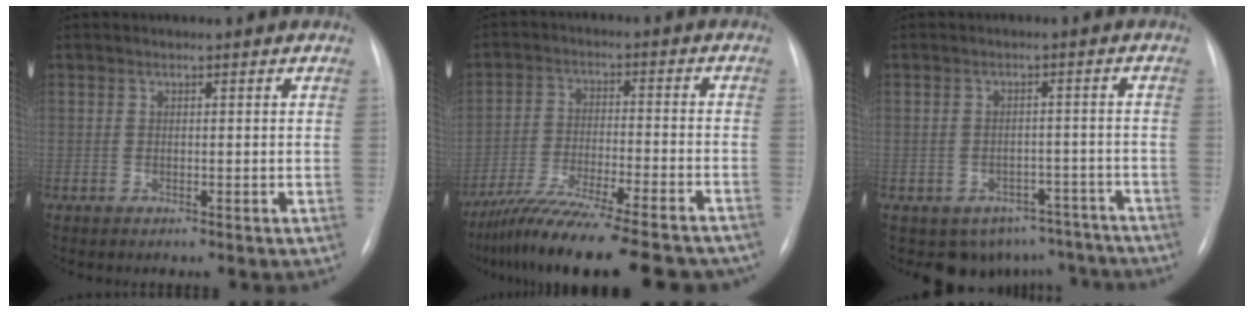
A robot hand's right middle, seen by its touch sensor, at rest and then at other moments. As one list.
[{"total": 22.3, "force": [-19.3, 2.7, 10.7], "torque": [-0.143, -0.025, -0.286]}, {"total": 9.8, "force": [-7.8, 5.9, 0.9], "torque": [0.008, 0.024, -0.085]}]